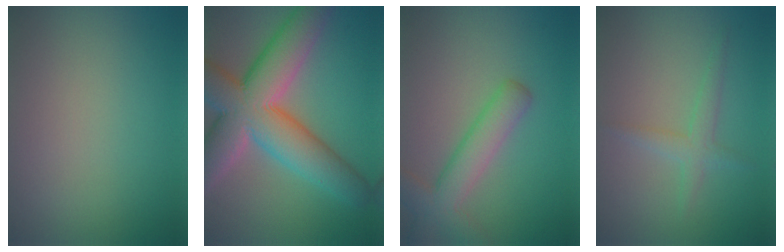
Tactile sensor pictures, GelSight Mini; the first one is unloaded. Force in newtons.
{"total": 12.6, "press": 12.6, "slide": 0.9}
{"total": 4.5, "press": 4.5, "slide": 0.2}
{"total": 2.0, "press": 2.0, "slide": 0.0}